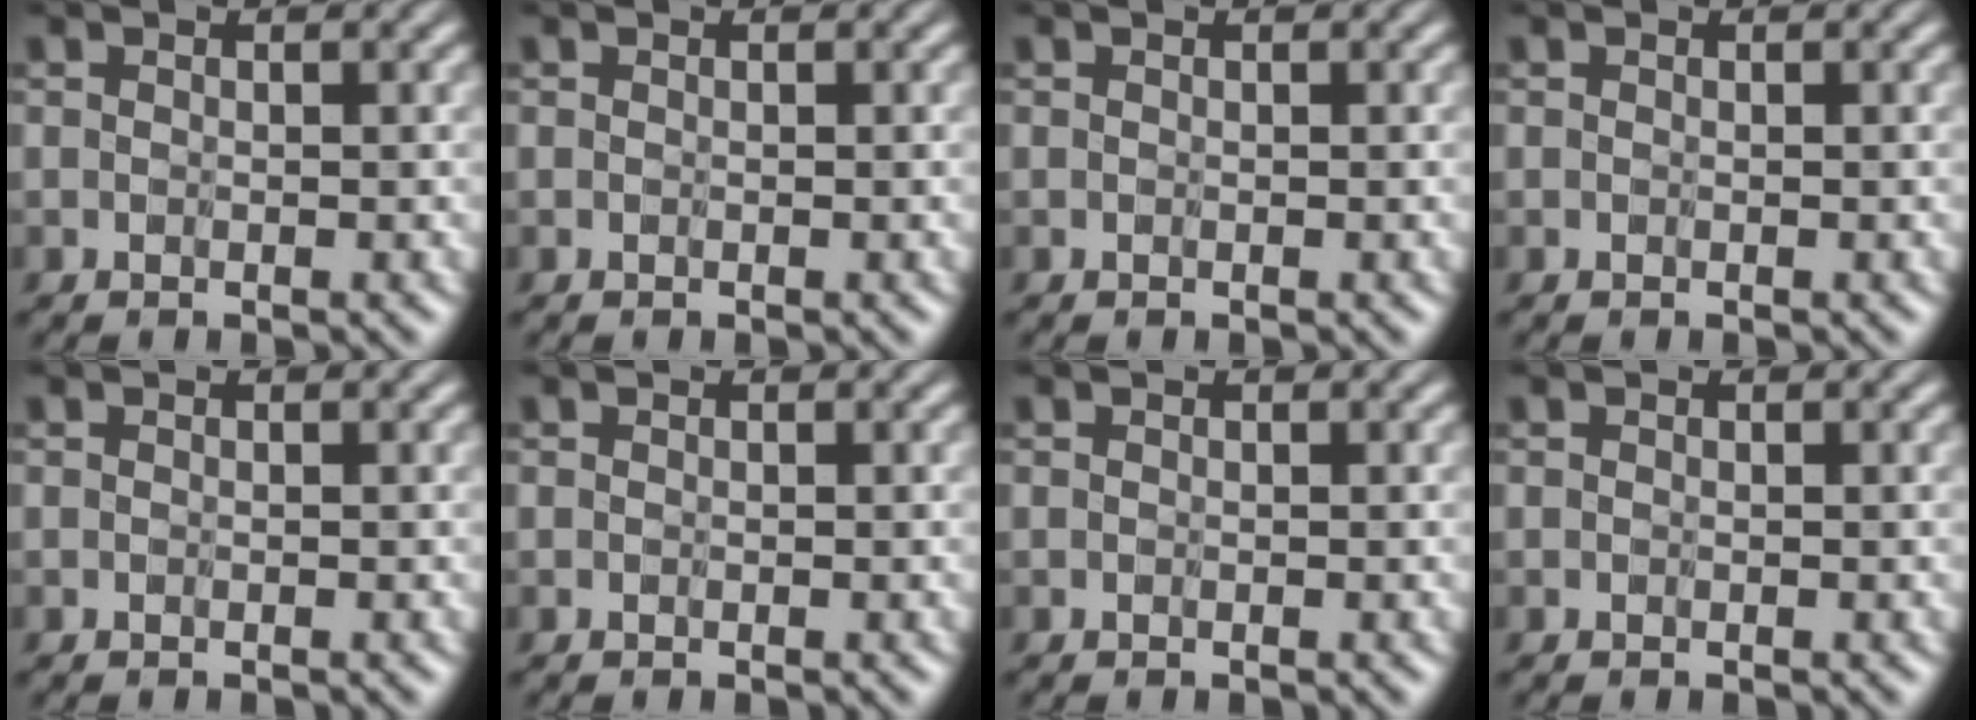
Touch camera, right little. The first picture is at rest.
{"total": 0.0}
{"total": 0.0}
{"total": 0.0}
{"total": 0.0}
{"total": 0.0}
{"total": 0.0}
{"total": 0.0}